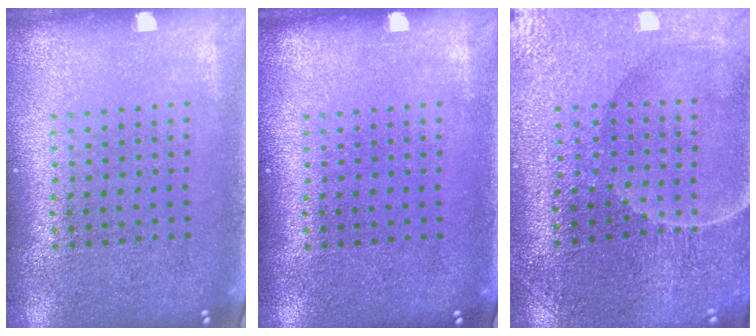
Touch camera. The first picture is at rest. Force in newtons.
{"total": 0.0}
{"total": 1.9, "press": 1.9, "slide": 0.2}